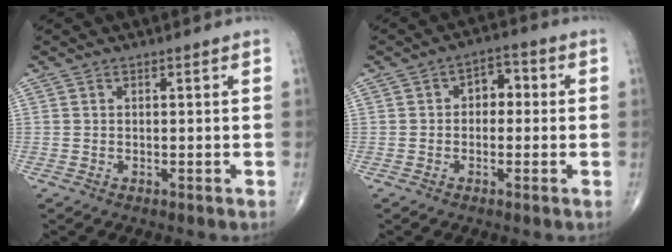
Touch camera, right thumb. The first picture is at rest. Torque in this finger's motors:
{"motor_torque": [-0.02, 0.01, 0.34, 0.13, 0.01]}